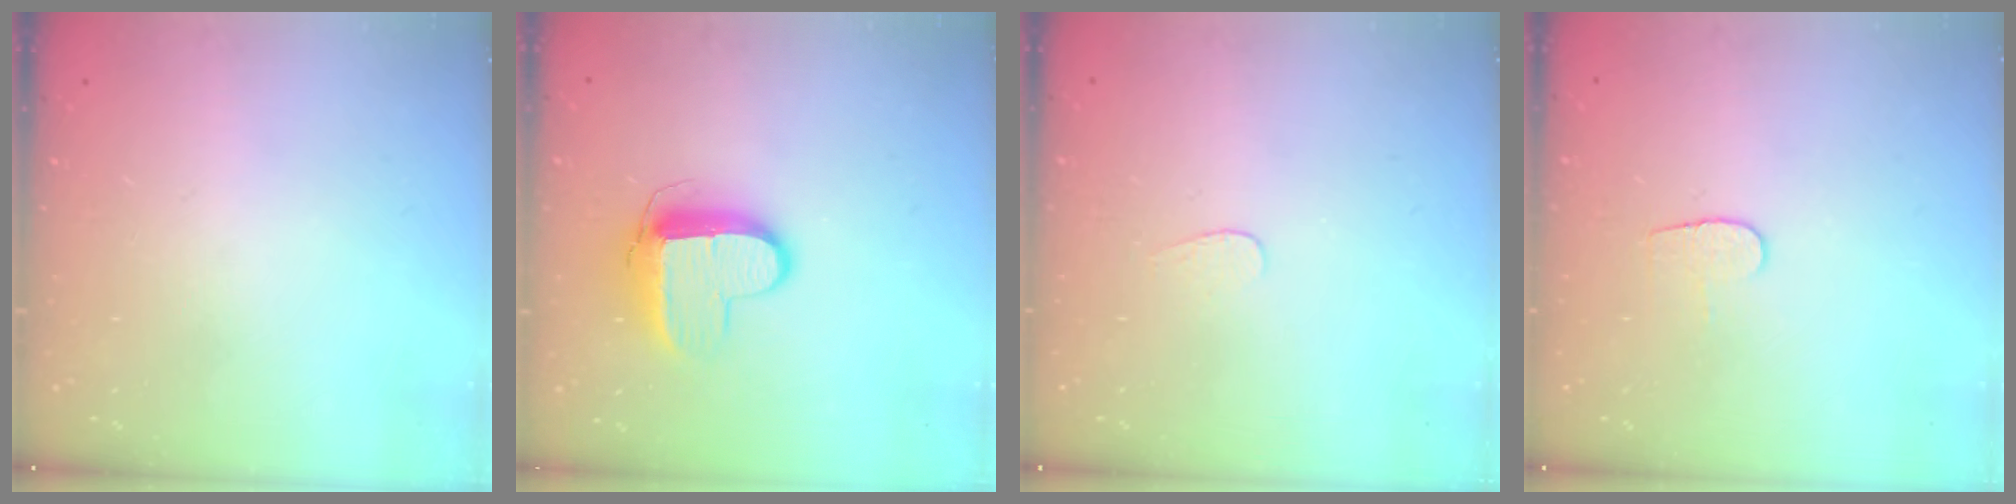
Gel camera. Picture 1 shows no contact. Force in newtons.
{"total": 10.8, "press": 10.8, "slide": 0.9}
{"total": 3.5, "press": 3.5, "slide": 0.3}
{"total": 5.1, "press": 5.1, "slide": 0.5}